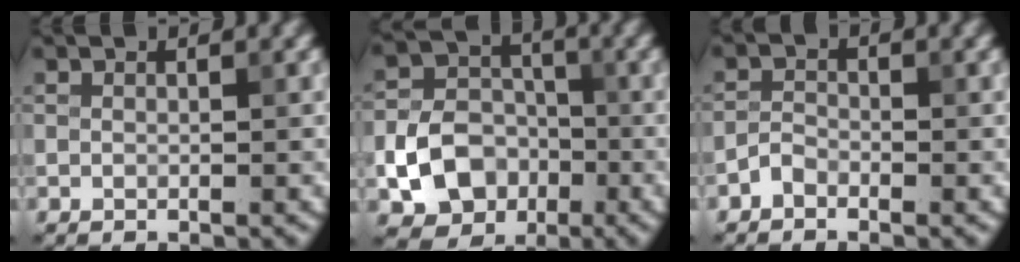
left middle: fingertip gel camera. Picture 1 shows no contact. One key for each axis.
{"total": 6.5, "fx": -2.2, "fy": 5.3, "fz": 3.2, "tx": -0.052, "ty": -0.004, "tz": -0.038}
{"total": 1.3, "fx": -1.0, "fy": 0.6, "fz": 0.4, "tx": -0.005, "ty": 0.006, "tz": -0.024}